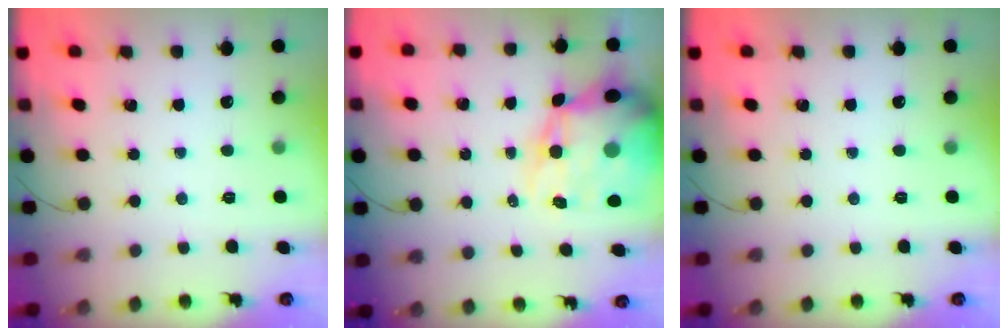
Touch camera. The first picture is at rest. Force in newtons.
{"total": 17.3, "press": 16.7, "slide": 4.4}
{"total": 0.0}